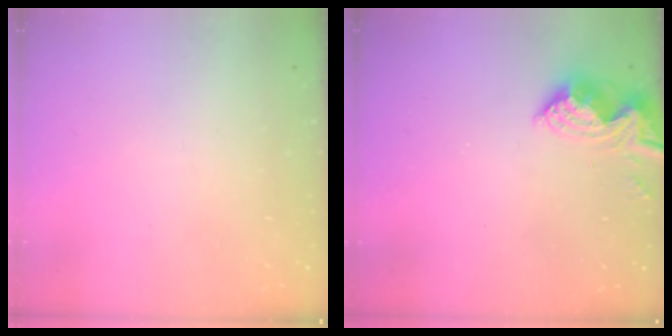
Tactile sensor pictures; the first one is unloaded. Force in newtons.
{"total": 10.4, "press": 10.3, "slide": 0.9}